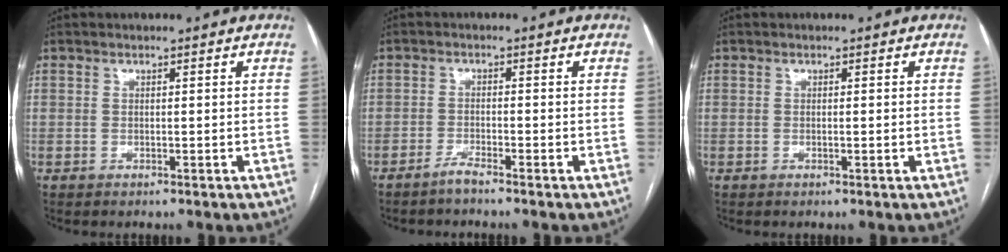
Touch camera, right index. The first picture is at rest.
{"total": 2.0, "force": [-1.7, -0.3, 0.8], "torque": [-0.021, -0.002, -0.037]}
{"total": 0.8, "force": [-0.1, 0.1, 0.8], "torque": [-0.017, -0.001, 0.001]}